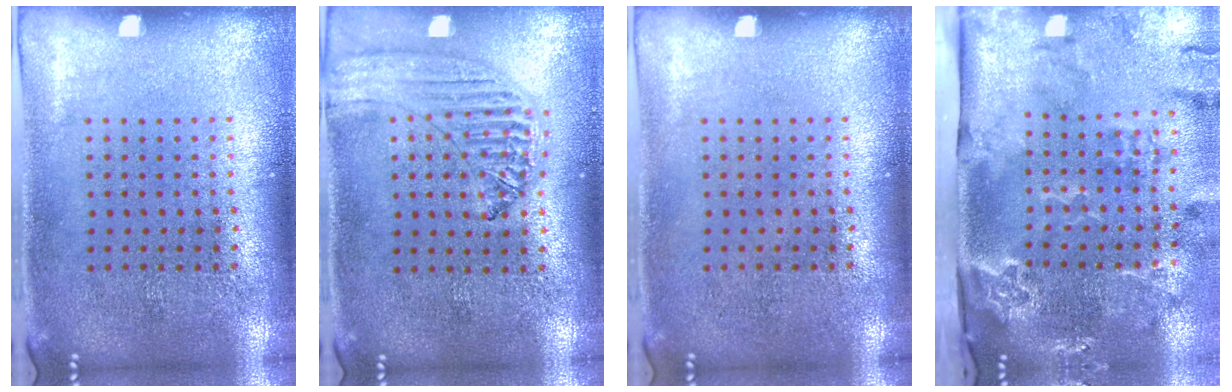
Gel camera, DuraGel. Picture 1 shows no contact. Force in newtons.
{"total": 1.3, "press": 1.3, "slide": 0.1}
{"total": 0.0}
{"total": 3.4, "press": 2.5, "slide": 2.4}